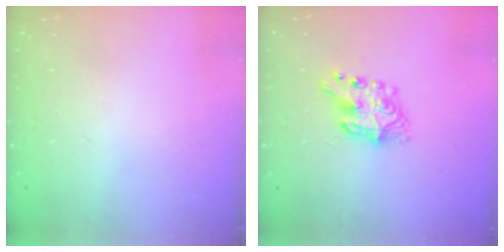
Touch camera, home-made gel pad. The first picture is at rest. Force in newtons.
{"total": 8.6, "press": 8.5, "slide": 0.8}